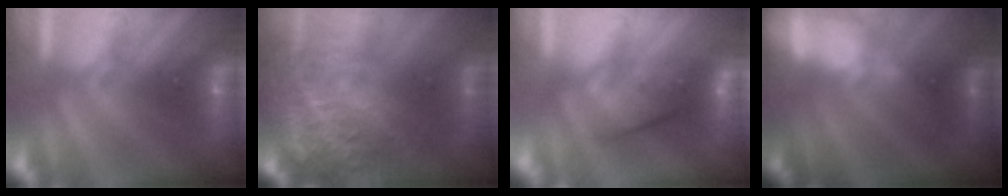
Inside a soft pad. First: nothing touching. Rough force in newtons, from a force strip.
{"total": 7.6}
{"total": 7.3}
{"total": 9.1}